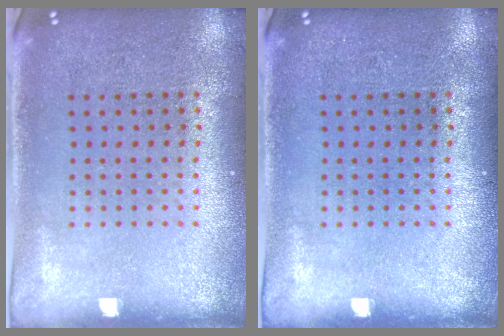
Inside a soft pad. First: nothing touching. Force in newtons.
{"total": 0.0}